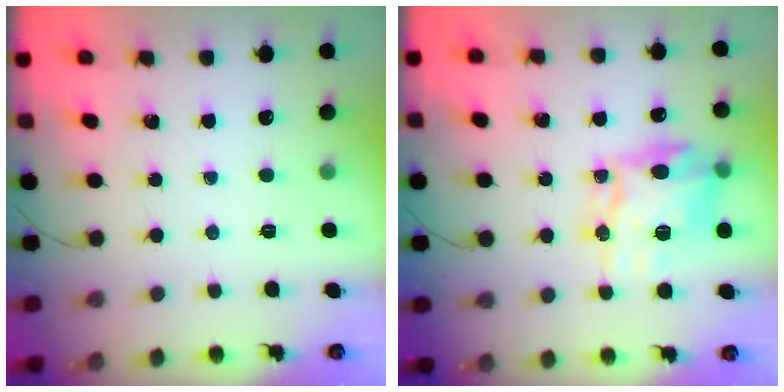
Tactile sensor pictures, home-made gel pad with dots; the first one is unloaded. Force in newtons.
{"total": 17.5, "press": 17.5, "slide": 0.7}